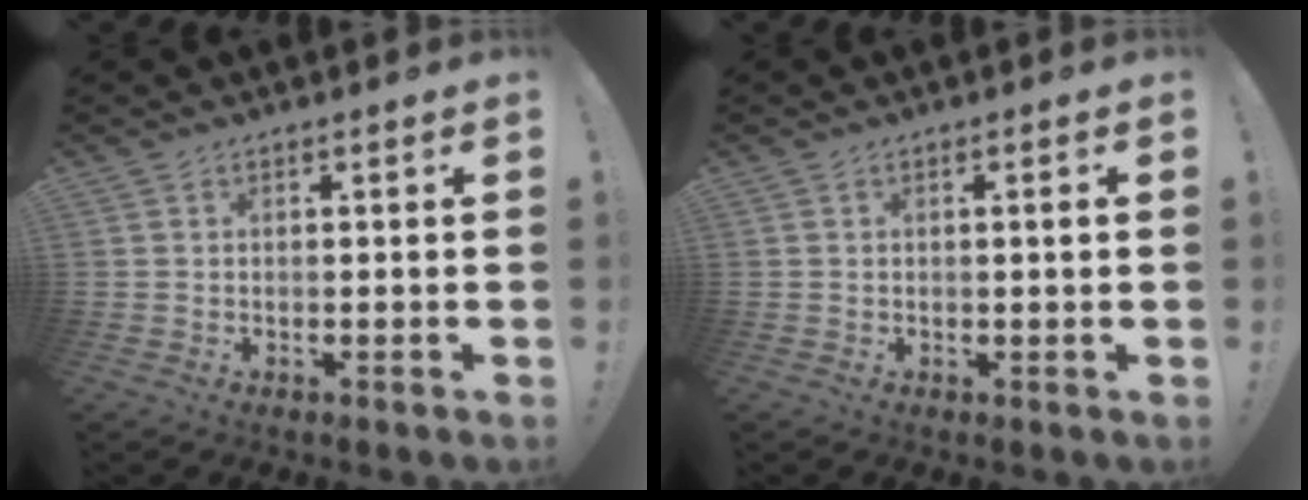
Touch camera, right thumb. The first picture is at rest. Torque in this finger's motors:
{"motor_torque": [0.12, -0.02, 0.20, 0.20, 0.03]}